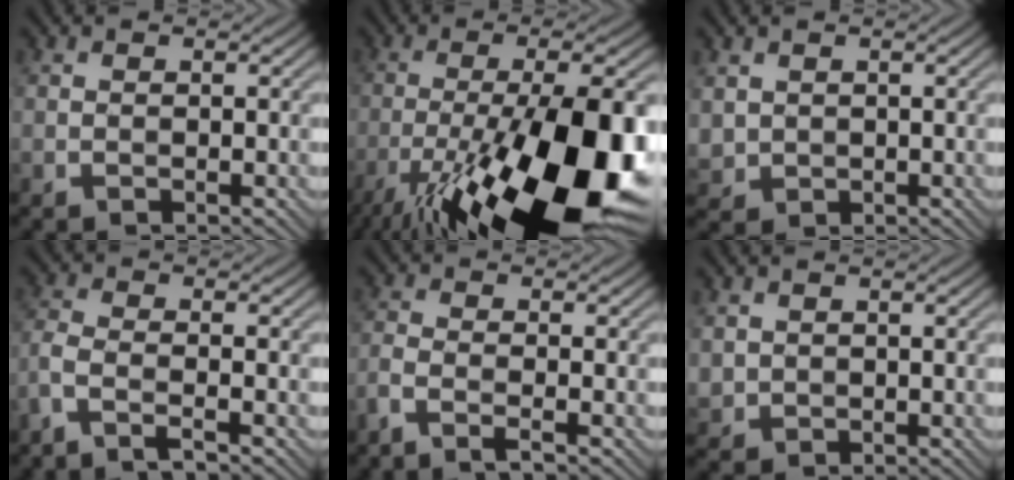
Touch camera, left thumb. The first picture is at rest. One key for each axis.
{"total": 21.5, "fx": -9.7, "fy": 6.2, "fz": 18.2, "tx": -0.292, "ty": -0.013, "tz": -0.159}
{"total": 2.1, "fx": 0.8, "fy": 1.8, "fz": 0.7, "tx": -0.032, "ty": -0.005, "tz": 0.019}
{"total": 3.9, "fx": -2.8, "fy": 0.6, "fz": 2.7, "tx": -0.061, "ty": -0.002, "tz": -0.071}
{"total": 3.4, "fx": -2.4, "fy": 0.5, "fz": 2.3, "tx": -0.050, "ty": -0.004, "tz": -0.065}
{"total": 1.6, "fx": 0.7, "fy": 1.4, "fz": 0.5, "tx": -0.020, "ty": -0.005, "tz": 0.017}